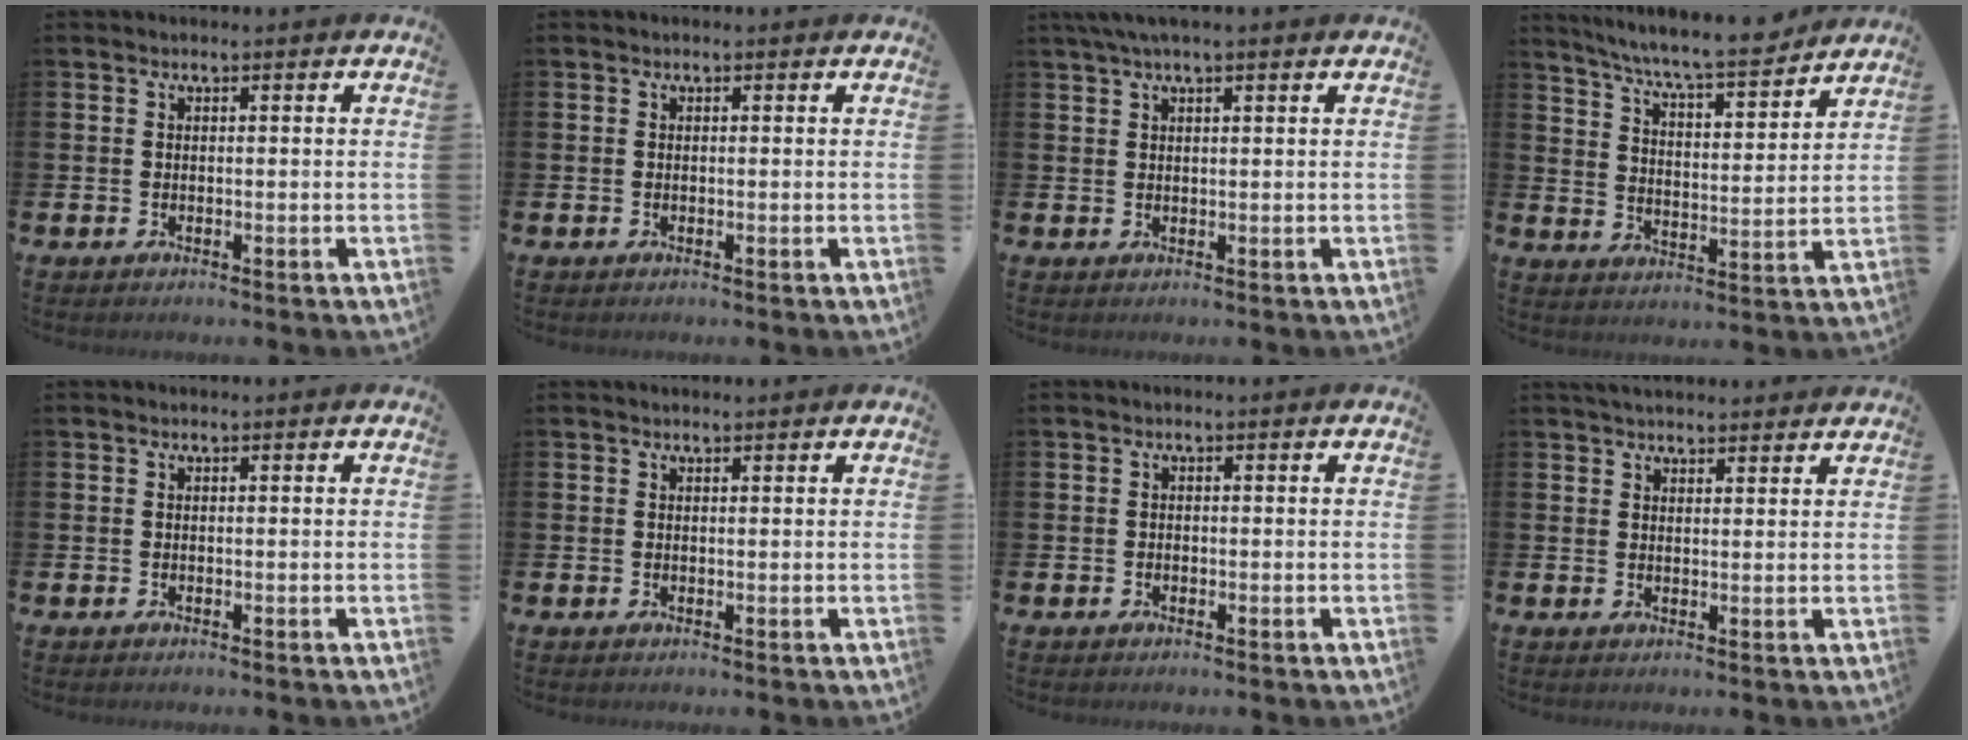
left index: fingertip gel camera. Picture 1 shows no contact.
{"total": 0.0}
{"total": 2.8, "force": [2.2, 0.3, 1.8], "torque": [-0.040, 0.004, 0.040]}
{"total": 8.1, "force": [7.6, 0.3, 2.7], "torque": [-0.070, -0.056, 0.129]}
{"total": 0.0}
{"total": 0.7, "force": [0.7, 0.0, 0.1], "torque": [0.013, -0.006, 0.009]}
{"total": 0.5, "force": [-0.2, 0.4, 0.1], "torque": [-0.005, 0.004, -0.006]}
{"total": 3.3, "force": [3.2, 0.6, 0.7], "torque": [-0.015, -0.010, 0.058]}